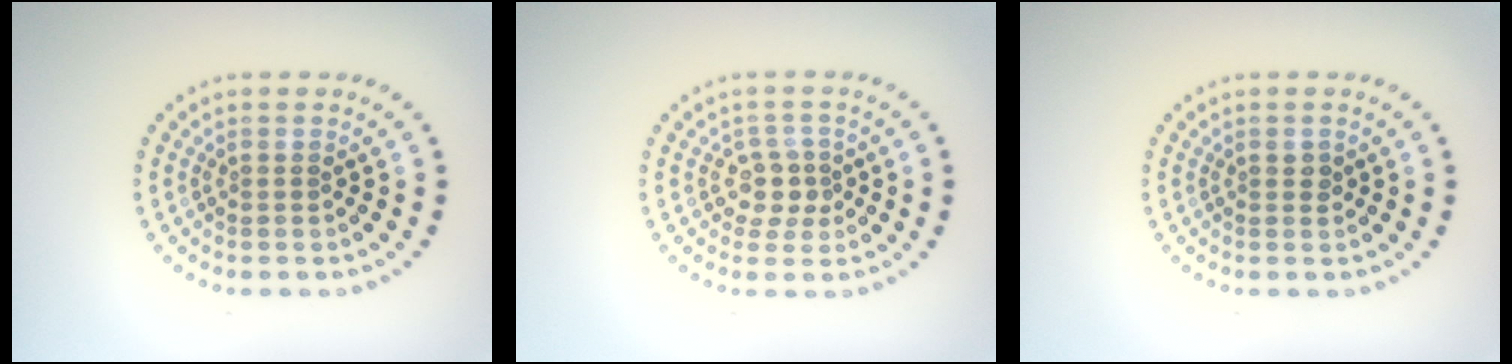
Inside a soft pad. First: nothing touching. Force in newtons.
{"total": 2.5, "press": 2.1, "slide": 1.2}
{"total": 0.8, "press": 0.8, "slide": 0.2}